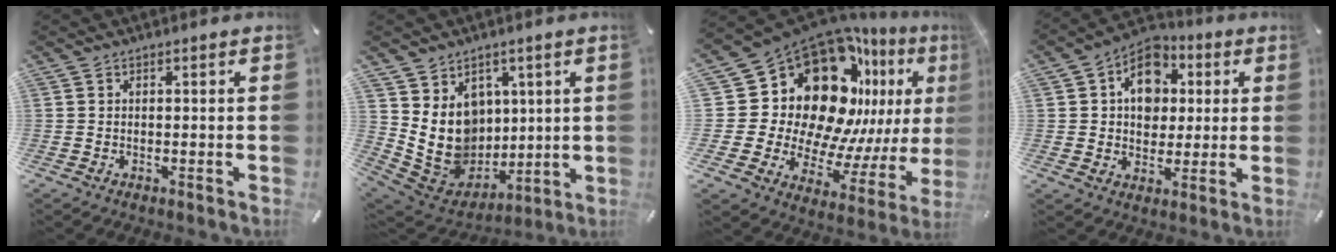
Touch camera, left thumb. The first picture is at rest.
{"total": 14.0, "force": [2.7, 12.3, 6.1], "torque": [-0.127, -0.033, 0.063]}
{"total": 26.7, "force": [10.4, 17.7, 17.0], "torque": [-0.286, -0.128, 0.219]}
{"total": 11.2, "force": [2.2, 9.4, 5.6], "torque": [-0.074, -0.001, 0.041]}